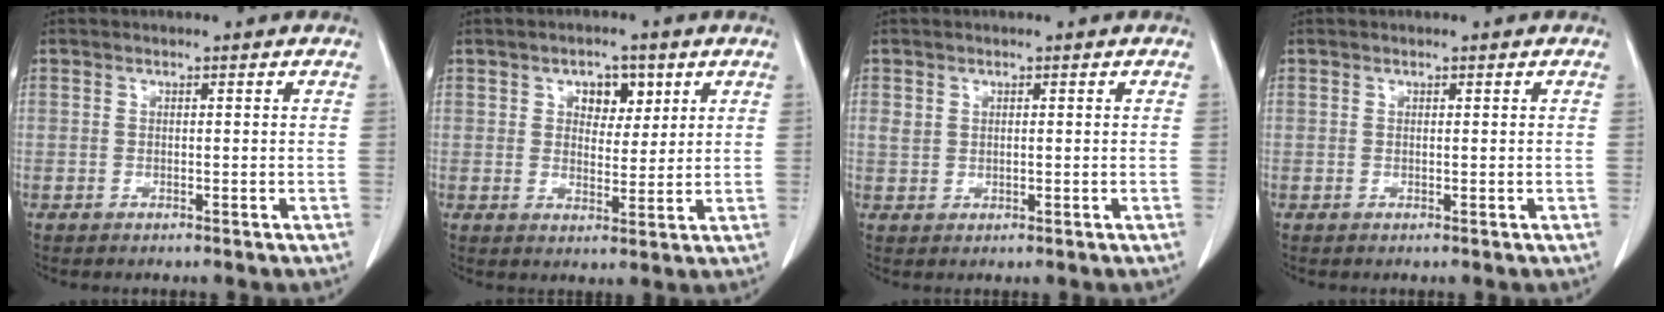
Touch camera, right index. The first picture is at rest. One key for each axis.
{"total": 4.7, "fx": 2.1, "fy": 3.0, "fz": 3.0, "tx": -0.038, "ty": 0.008, "tz": 0.033}
{"total": 1.6, "fx": 0.7, "fy": 1.3, "fz": 0.7, "tx": -0.013, "ty": 0.005, "tz": 0.014}
{"total": 0.0}